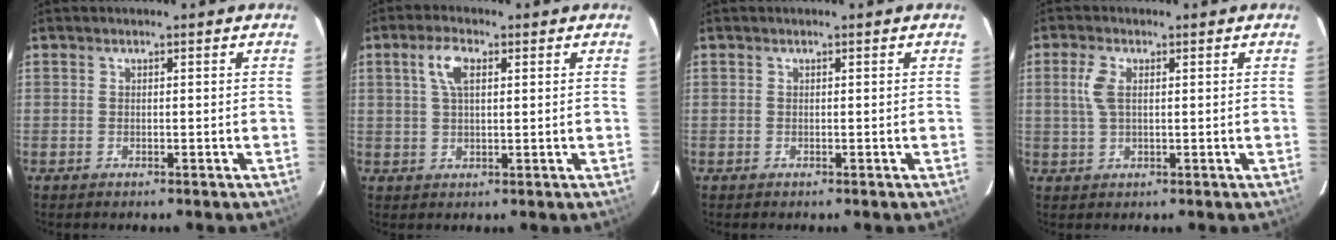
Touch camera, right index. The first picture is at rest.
{"total": 4.9, "force": [1.8, 2.2, 4.0], "torque": [-0.078, 0.011, 0.034]}
{"total": 0.0}
{"total": 4.1, "force": [1.0, 1.9, 3.5], "torque": [-0.078, 0.006, 0.021]}